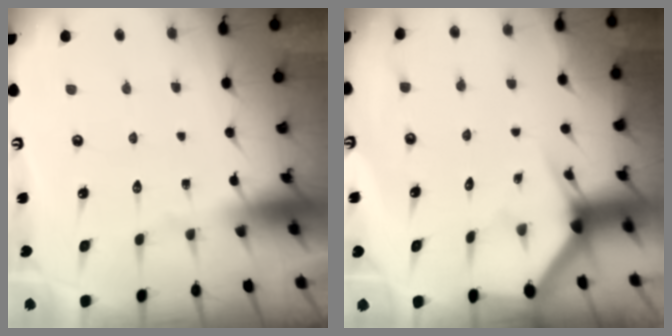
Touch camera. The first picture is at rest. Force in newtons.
{"total": 2.9, "press": 2.9, "slide": 0.1}